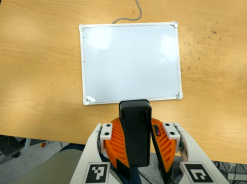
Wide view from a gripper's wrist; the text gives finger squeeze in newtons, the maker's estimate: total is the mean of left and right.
{"total": 11.1, "left": 10.8, "right": 11.4}